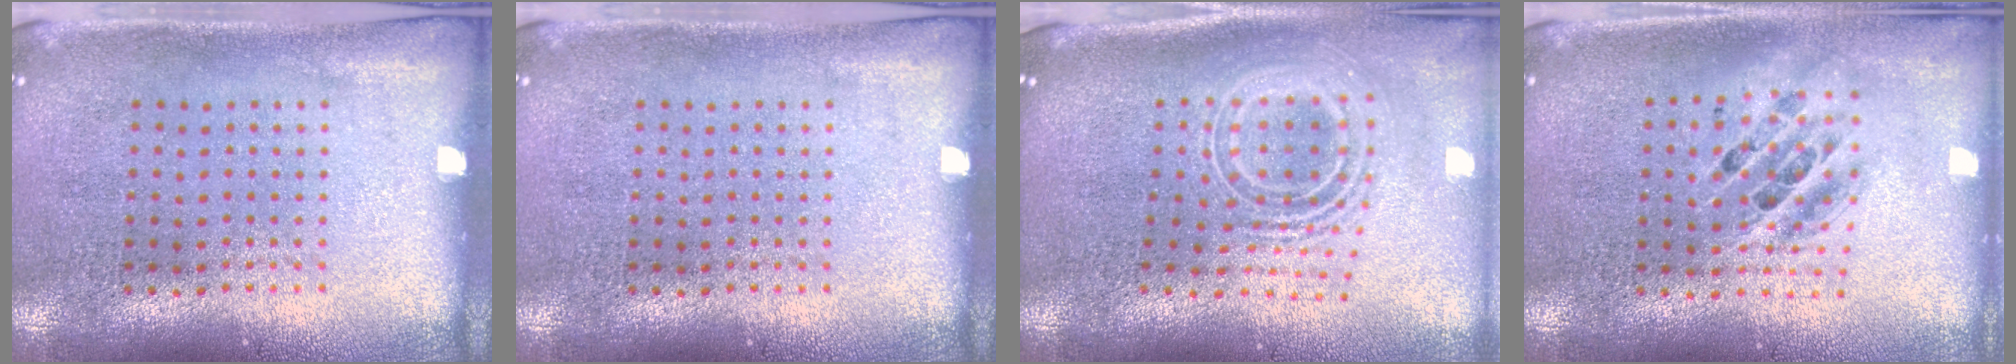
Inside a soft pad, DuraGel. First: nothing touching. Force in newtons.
{"total": 0.0}
{"total": 2.5, "press": 1.7, "slide": 1.8}
{"total": 1.5, "press": 1.3, "slide": 0.8}